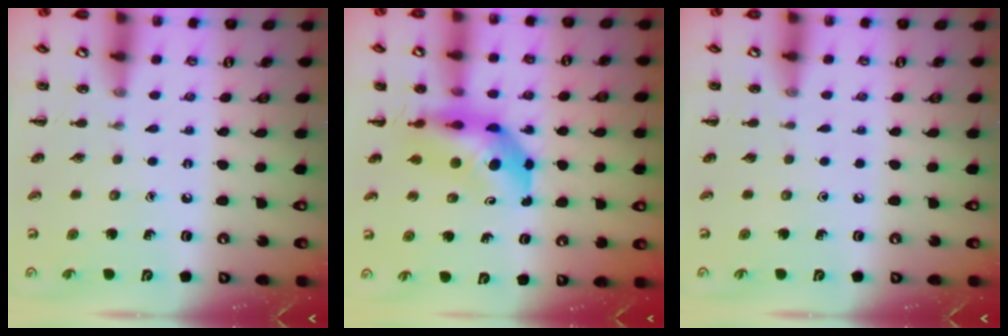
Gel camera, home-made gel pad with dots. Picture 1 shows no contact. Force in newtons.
{"total": 6.9, "press": 6.6, "slide": 1.9}
{"total": 0.0}